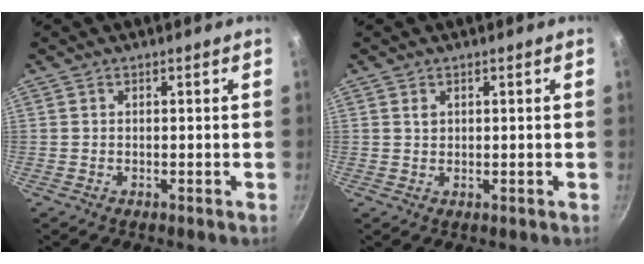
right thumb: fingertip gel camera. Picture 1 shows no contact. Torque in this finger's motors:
{"motor_torque": [0.20, 0.06, 0.30, -0.10, 0.01]}